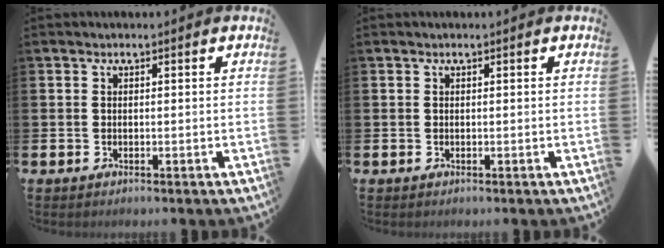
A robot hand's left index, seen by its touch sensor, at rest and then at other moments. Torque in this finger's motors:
{"motor_torque": [0.01, 0.05, 0.04, 0.01]}